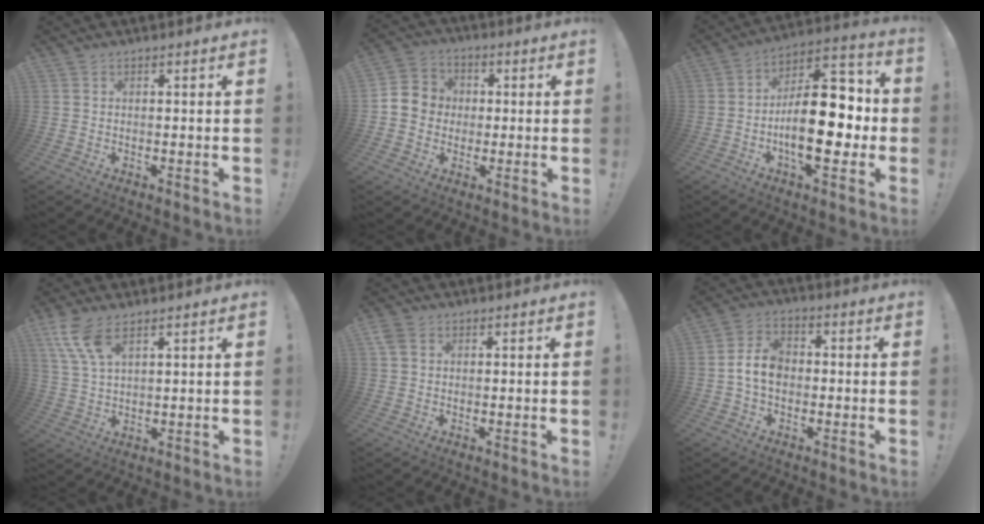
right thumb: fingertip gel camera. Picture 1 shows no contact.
{"total": 7.9, "force": [-0.4, 7.7, 2.0], "torque": [-0.036, 0.015, -0.004]}
{"total": 21.6, "force": [-3.8, 10.2, 18.6], "torque": [-0.290, 0.020, -0.057]}
{"total": 8.9, "force": [5.6, 3.1, 6.2], "torque": [-0.134, -0.019, 0.106]}
{"total": 3.0, "force": [1.2, 2.2, 1.7], "torque": [-0.032, 0.004, 0.026]}
{"total": 8.4, "force": [-0.8, 5.7, 6.1], "torque": [-0.117, 0.018, -0.009]}